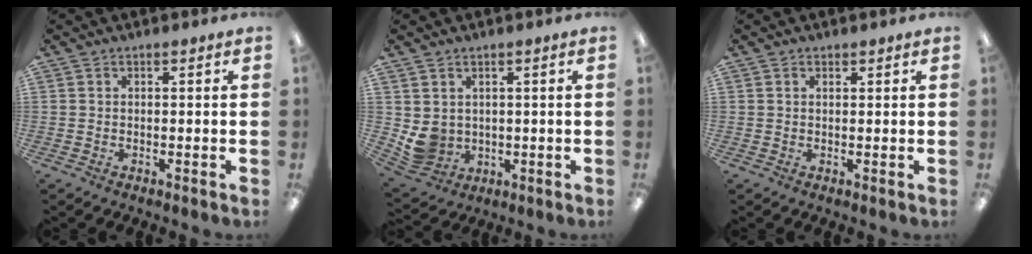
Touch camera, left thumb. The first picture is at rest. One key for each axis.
{"total": 6.0, "fx": 1.9, "fy": 5.3, "fz": 2.0, "tx": -0.064, "ty": -0.010, "tz": 0.039}
{"total": 0.8, "fx": 0.5, "fy": 0.5, "fz": 0.3, "tx": -0.006, "ty": 0.003, "tz": 0.010}